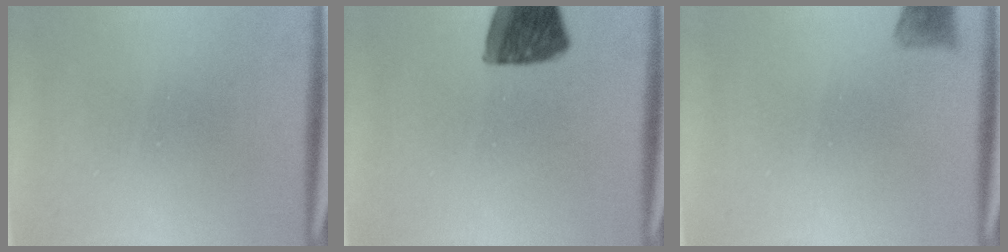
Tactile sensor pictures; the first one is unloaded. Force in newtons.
{"total": 11.0}
{"total": 2.0}